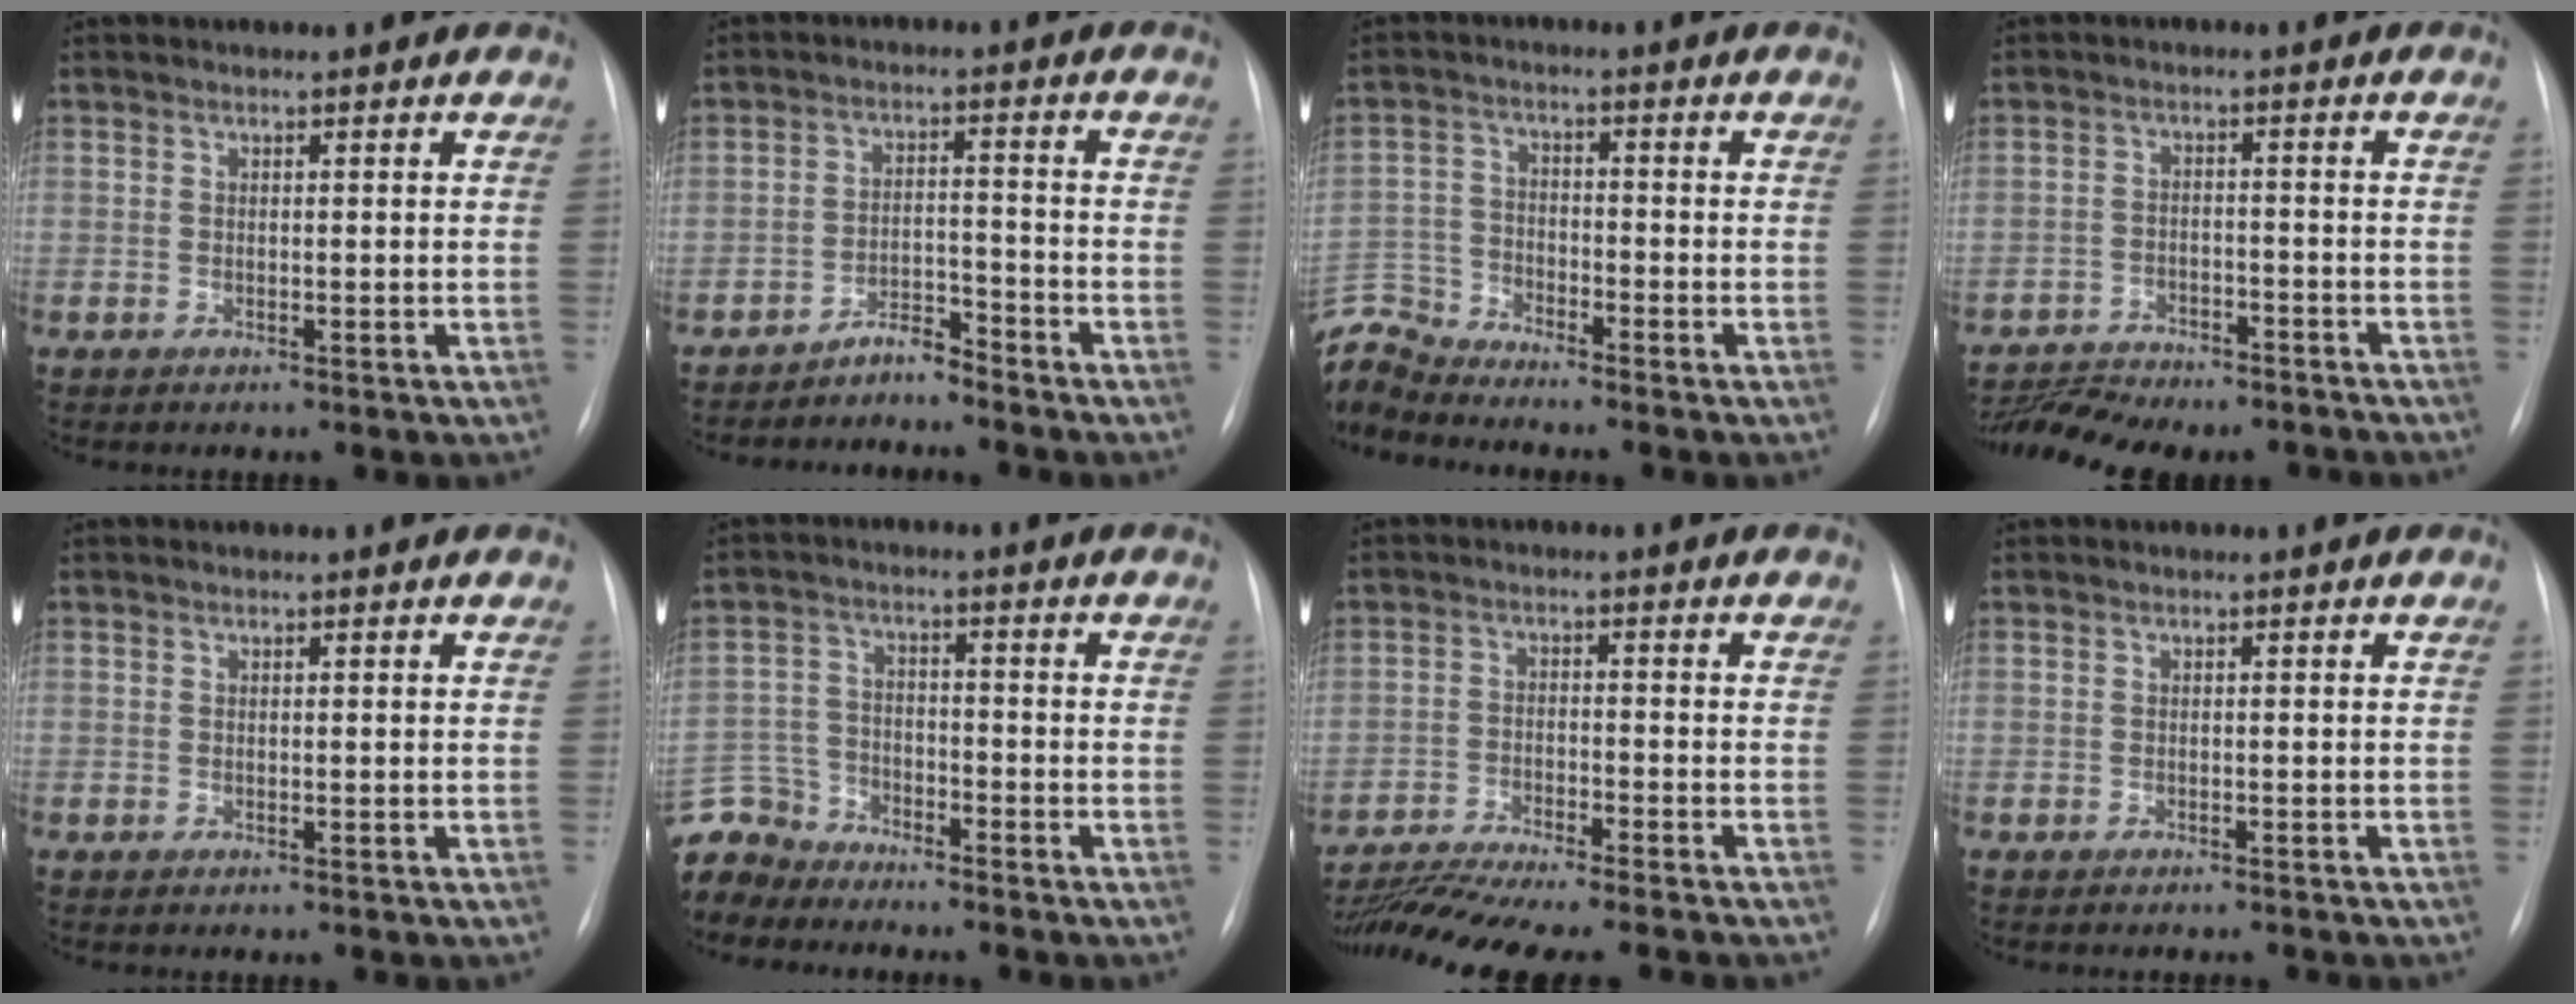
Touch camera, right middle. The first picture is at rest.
{"total": 3.6, "force": [-3.5, 0.4, 0.6], "torque": [-0.007, -0.010, -0.062]}
{"total": 7.5, "force": [-7.5, -0.3, -0.3], "torque": [-0.004, 0.008, -0.149]}
{"total": 10.8, "force": [-10.2, 2.3, 2.8], "torque": [-0.046, 0.014, -0.144]}
{"total": 0.0}
{"total": 9.0, "force": [-8.3, 3.5, 0.0], "torque": [-0.012, 0.010, -0.164]}
{"total": 14.0, "force": [-12.5, -0.2, 6.2], "torque": [-0.098, -0.018, -0.196]}
{"total": 2.9, "force": [-2.7, 0.3, 0.9], "torque": [-0.009, -0.004, -0.031]}